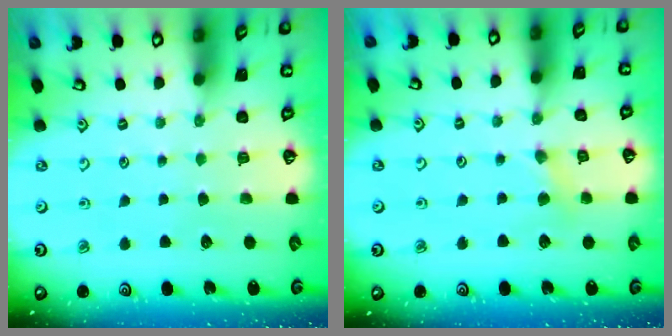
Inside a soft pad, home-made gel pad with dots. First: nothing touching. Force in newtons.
{"total": 2.5, "press": 2.5, "slide": 0.5}